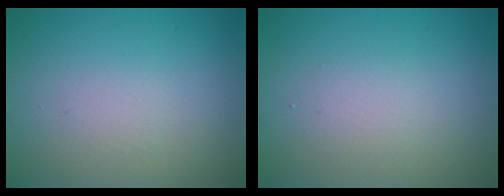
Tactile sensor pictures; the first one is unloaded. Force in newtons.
{"total": 1.5, "press": 1.5, "slide": 0.1}